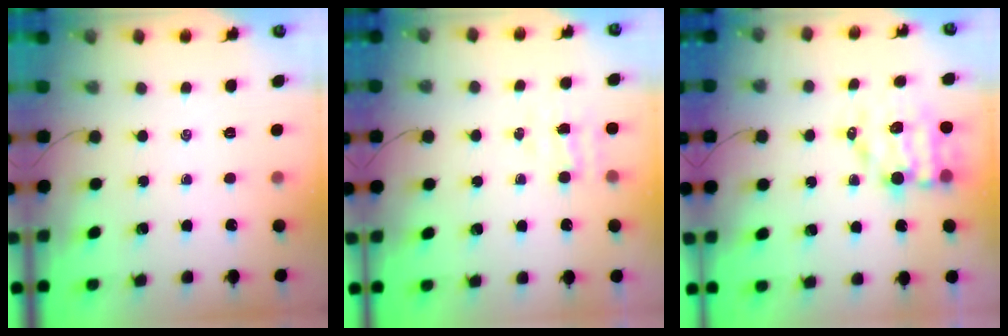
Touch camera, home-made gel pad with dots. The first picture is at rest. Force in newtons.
{"total": 4.2, "press": 4.1, "slide": 0.9}
{"total": 9.5, "press": 9.4, "slide": 1.7}